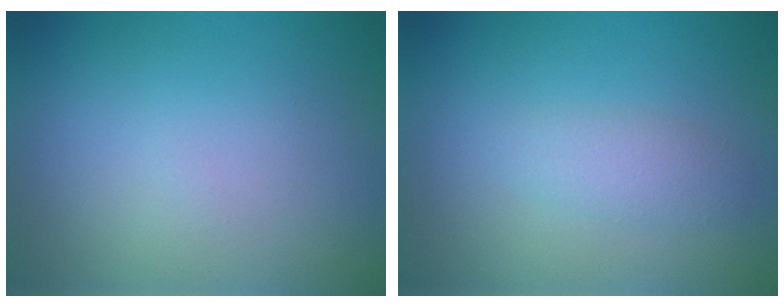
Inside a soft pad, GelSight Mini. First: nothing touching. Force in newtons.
{"total": 1.6, "press": 1.6, "slide": 0.1}